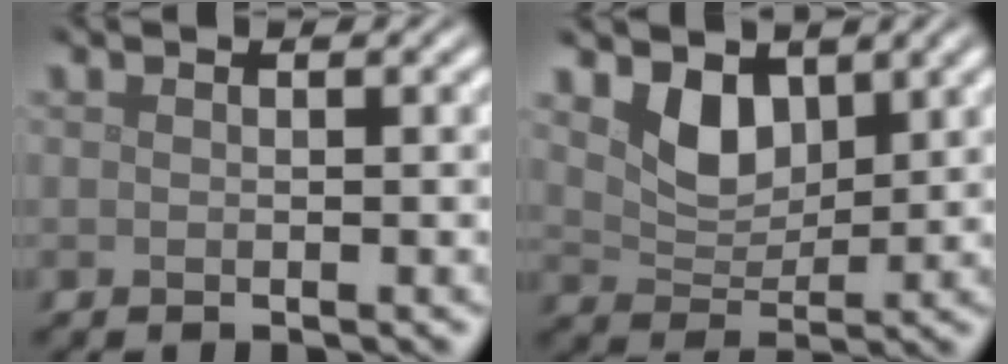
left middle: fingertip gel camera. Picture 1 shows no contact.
{"total": 3.3, "force": [2.0, 1.9, 1.8], "torque": [-0.045, -0.010, 0.038]}